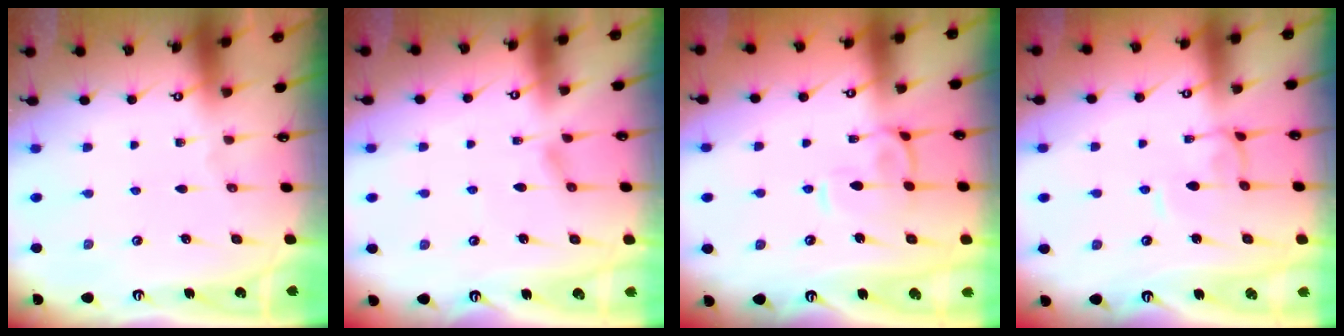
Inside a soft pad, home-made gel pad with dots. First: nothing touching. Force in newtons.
{"total": 1.1, "press": 1.0, "slide": 0.4}
{"total": 1.7, "press": 1.5, "slide": 0.6}
{"total": 0.8, "press": 0.7, "slide": 0.3}